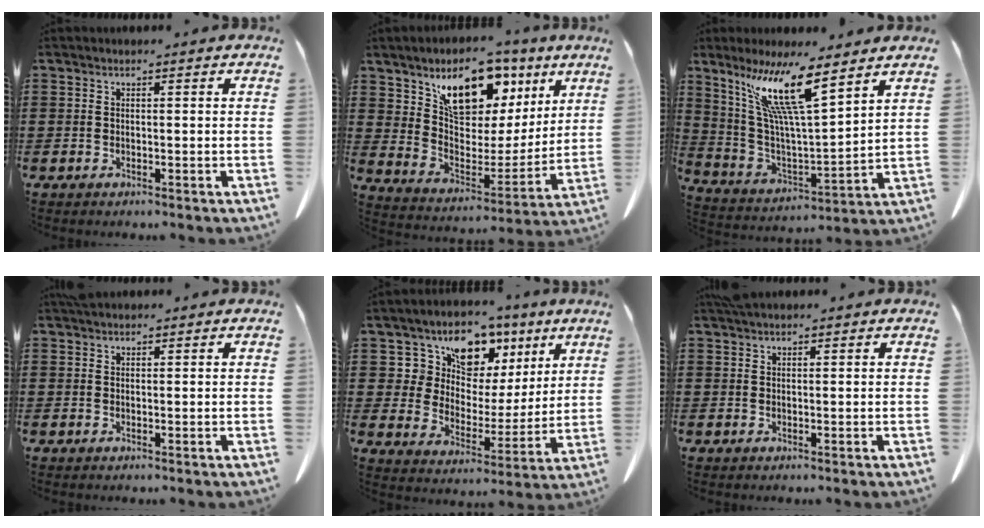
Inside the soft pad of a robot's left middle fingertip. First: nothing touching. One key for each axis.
{"total": 11.0, "fx": 7.2, "fy": 6.0, "fz": 5.7, "tx": -0.116, "ty": -0.034, "tz": 0.128}
{"total": 12.7, "fx": 8.3, "fy": 1.3, "fz": 9.5, "tx": -0.214, "ty": -0.040, "tz": 0.138}
{"total": 0.9, "fx": 0.8, "fy": 0.3, "fz": 0.1, "tx": -0.006, "ty": 0.002, "tz": 0.016}
{"total": 8.5, "fx": 6.1, "fy": 5.7, "fz": 1.7, "tx": -0.079, "ty": -0.036, "tz": 0.110}
{"total": 1.2, "fx": 1.1, "fy": 0.3, "fz": 0.5, "tx": -0.013, "ty": 0.001, "tz": 0.021}